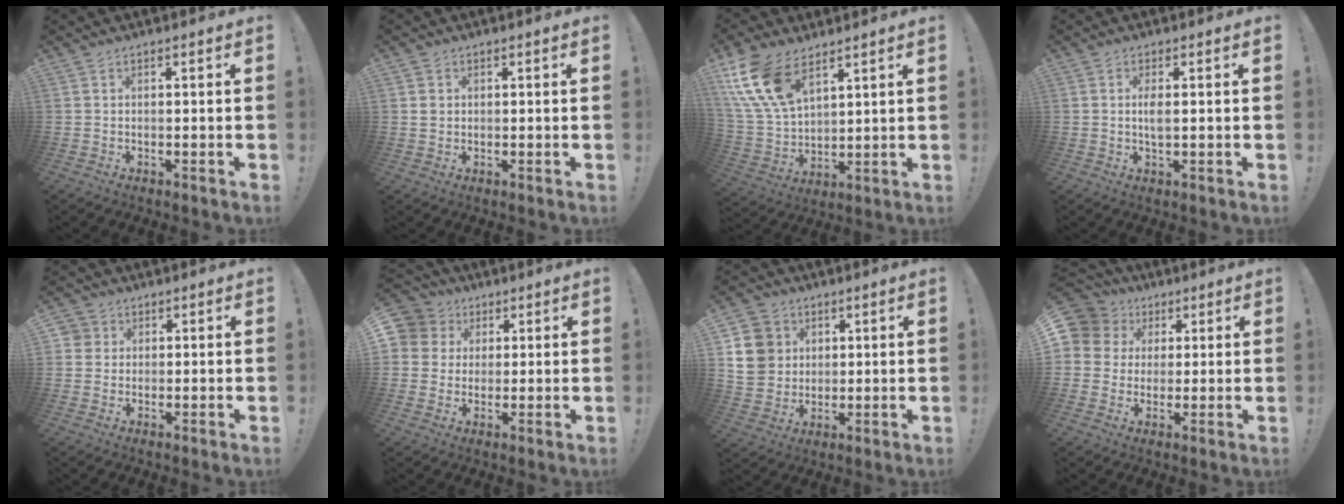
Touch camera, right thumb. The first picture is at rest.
{"total": 1.7, "force": [0.7, 1.5, 0.4], "torque": [0.000, 0.002, 0.011]}
{"total": 15.7, "force": [9.3, 8.5, 9.5], "torque": [-0.210, -0.049, 0.177]}
{"total": 2.9, "force": [0.5, 0.8, 2.8], "torque": [-0.056, -0.004, 0.004]}
{"total": 3.4, "force": [0.8, 3.2, 0.6], "torque": [-0.007, 0.002, 0.013]}
{"total": 7.7, "force": [2.1, 7.2, 2.0], "torque": [-0.038, -0.007, 0.044]}
{"total": 13.3, "force": [3.8, 11.7, 5.0], "torque": [-0.086, -0.013, 0.080]}
{"total": 8.8, "force": [2.5, 8.0, 2.7], "torque": [-0.050, -0.014, 0.050]}